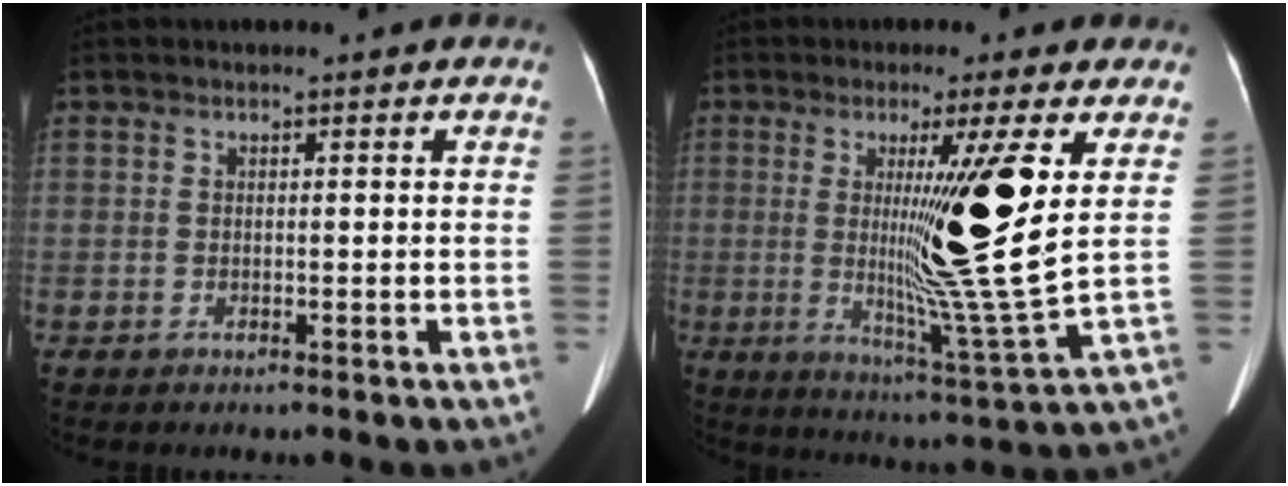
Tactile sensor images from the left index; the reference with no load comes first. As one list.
[{"total": 14.2, "force": [2.3, -1.7, 13.9], "torque": [-0.242, -0.035, 0.042]}]